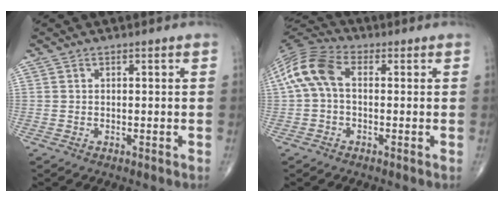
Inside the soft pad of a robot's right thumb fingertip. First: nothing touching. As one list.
[{"total": 9.9, "force": [0.8, 6.1, 7.8], "torque": [-0.167, 0.029, 0.003]}]